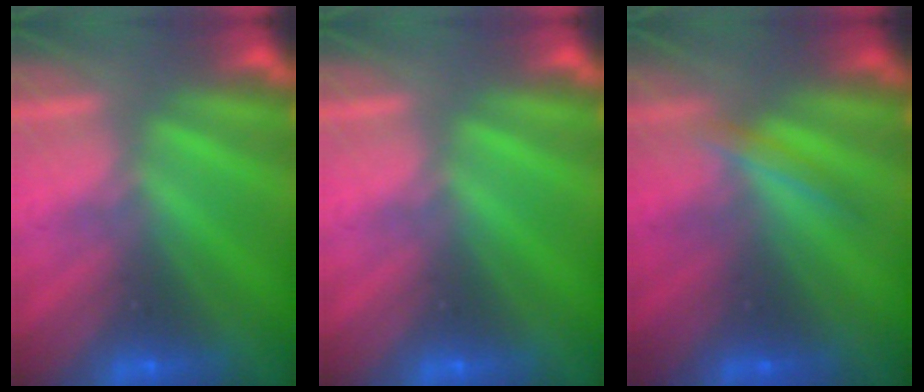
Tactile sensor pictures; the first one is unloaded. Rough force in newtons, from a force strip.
{"total": 0.0}
{"total": 1.8}